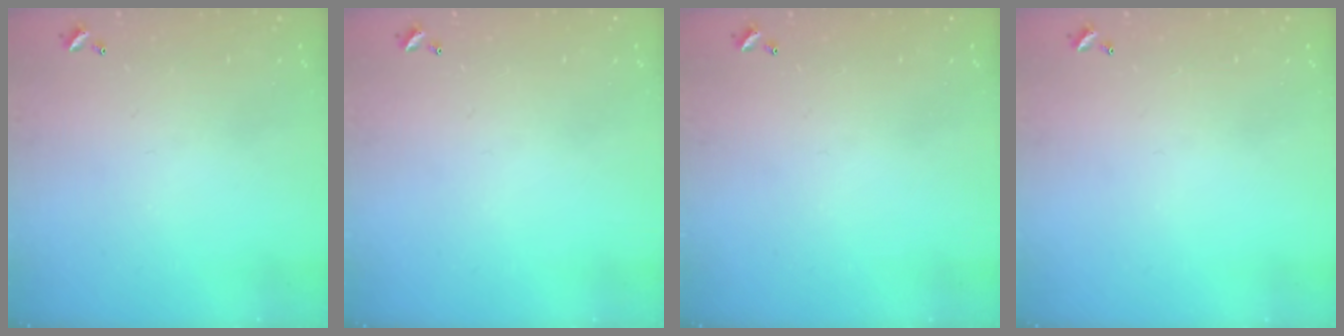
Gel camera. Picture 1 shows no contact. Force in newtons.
{"total": 0.0}
{"total": 0.0}
{"total": 0.0}